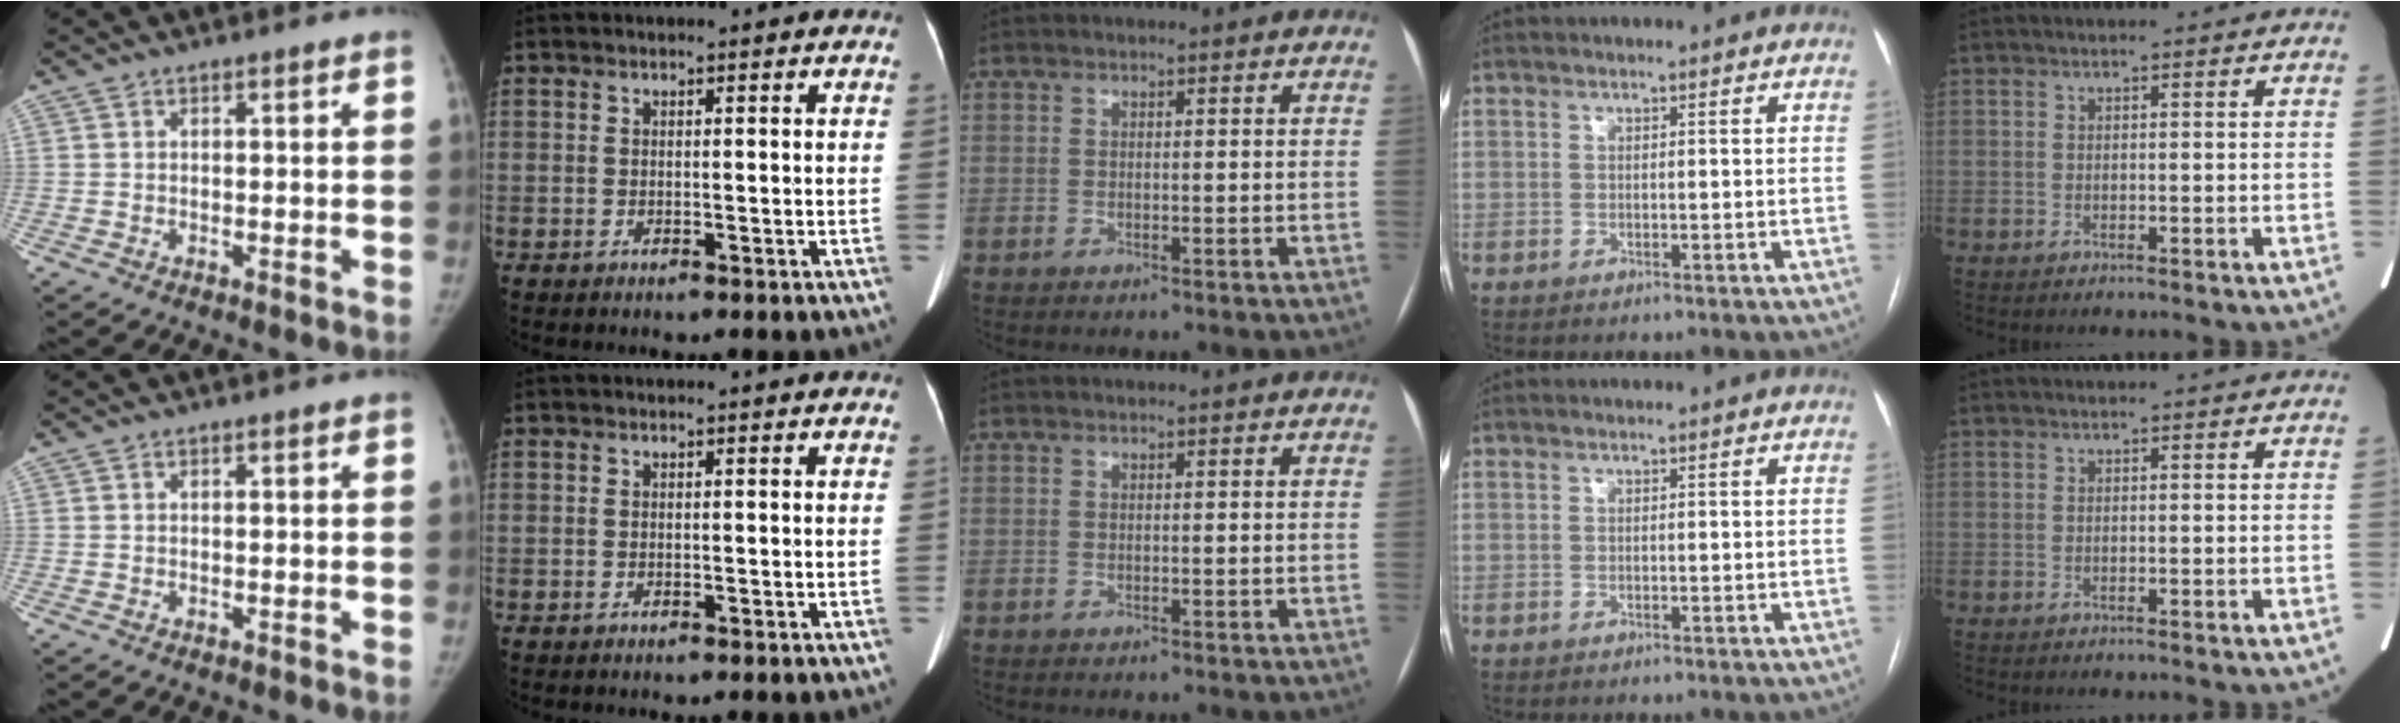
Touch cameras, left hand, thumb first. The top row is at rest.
{}